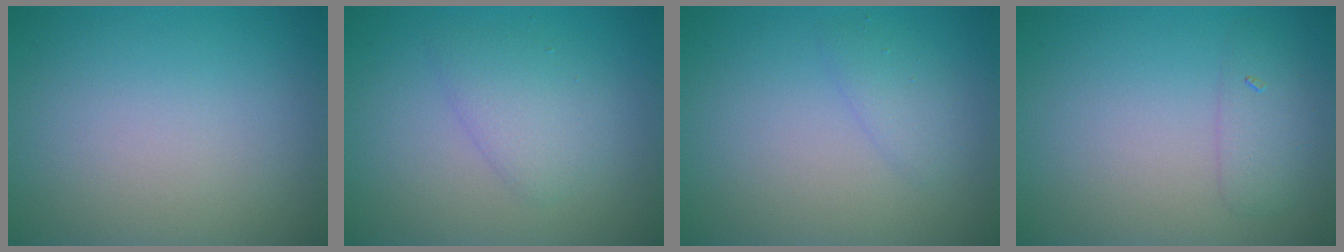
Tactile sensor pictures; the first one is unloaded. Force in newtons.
{"total": 2.4, "press": 2.4, "slide": 0.2}
{"total": 1.3, "press": 1.3, "slide": 0.1}
{"total": 1.8, "press": 1.8, "slide": 0.1}